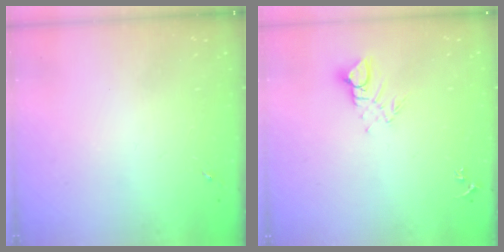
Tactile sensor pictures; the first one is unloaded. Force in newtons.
{"total": 5.2, "press": 5.2, "slide": 0.4}